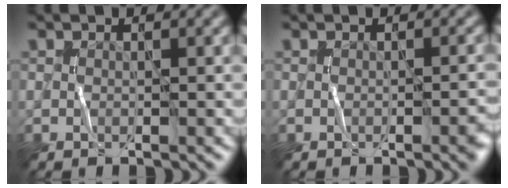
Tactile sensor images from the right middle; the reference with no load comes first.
{"total": 2.6, "force": [-0.8, 0.9, 2.4], "torque": [-0.013, 0.007, -0.007]}